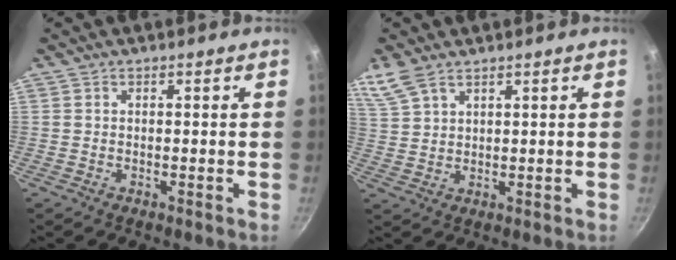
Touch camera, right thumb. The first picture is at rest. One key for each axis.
{"total": 5.8, "fx": 4.4, "fy": 2.4, "fz": 2.9, "tx": -0.061, "ty": -0.008, "tz": 0.097}